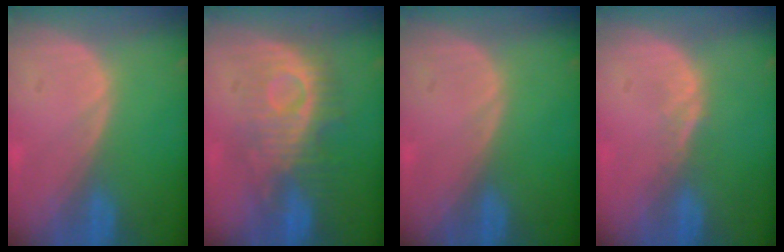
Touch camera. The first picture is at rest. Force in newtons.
{"total": 8.8, "press": 8.7, "slide": 1.1}
{"total": 0.0}
{"total": 1.5, "press": 1.2, "slide": 0.9}